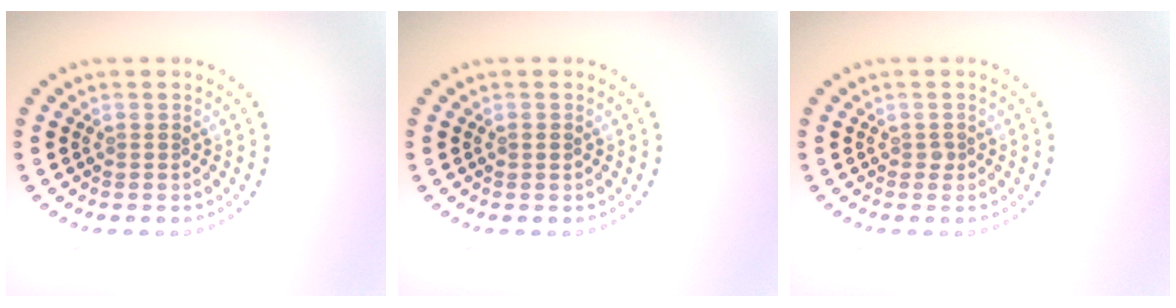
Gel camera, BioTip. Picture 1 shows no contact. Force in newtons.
{"total": 0.6, "press": 0.6, "slide": 0.1}
{"total": 0.6, "press": 0.4, "slide": 0.4}